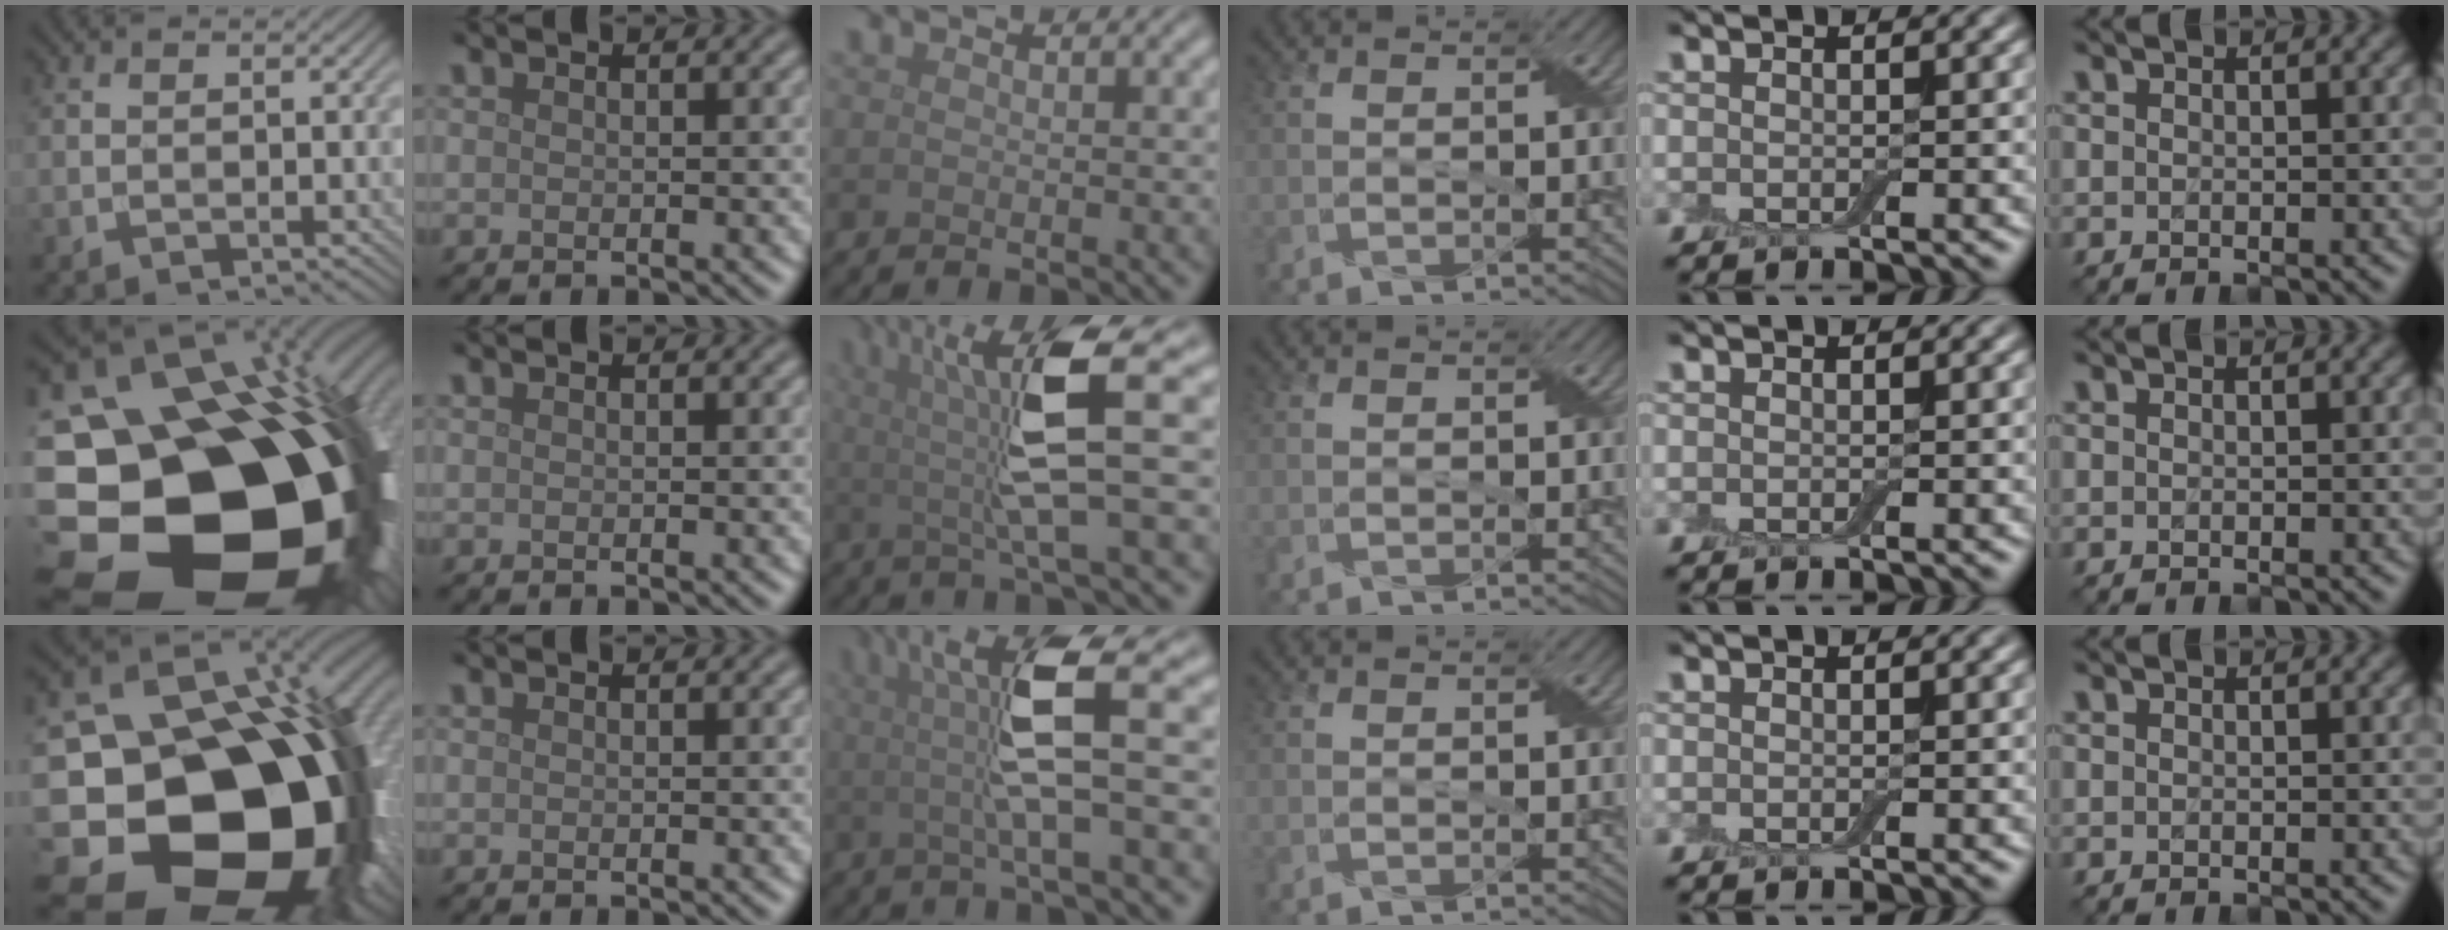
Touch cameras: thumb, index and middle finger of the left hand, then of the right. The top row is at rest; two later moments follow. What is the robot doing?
{"motion": "wrap", "object": "adhesive wrap"}